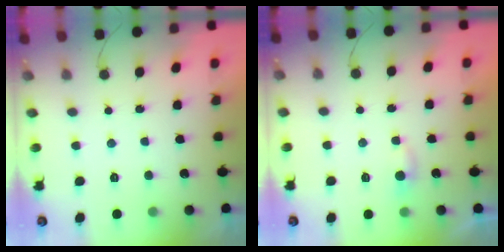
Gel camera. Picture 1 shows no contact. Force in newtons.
{"total": 2.4, "press": 2.4, "slide": 0.3}